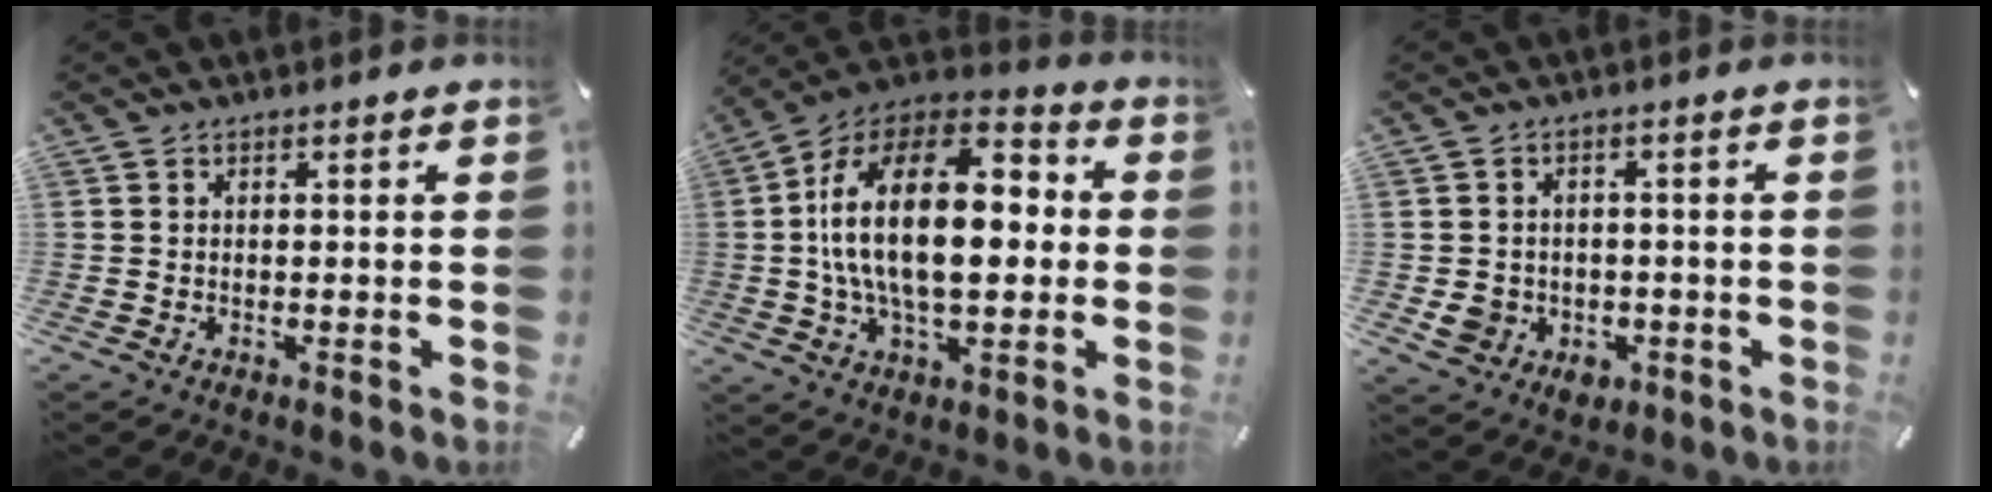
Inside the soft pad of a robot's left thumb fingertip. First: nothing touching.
{"total": 24.3, "force": [0.7, 13.6, 20.1], "torque": [-0.381, 0.002, 0.002]}
{"total": 5.3, "force": [-1.1, 4.9, 1.6], "torque": [-0.030, 0.003, -0.020]}